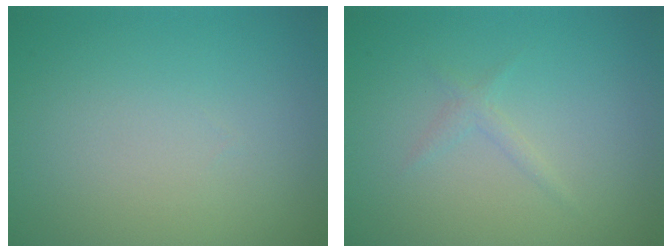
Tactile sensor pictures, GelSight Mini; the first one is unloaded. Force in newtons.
{"total": 0.9, "press": 0.9, "slide": 0.0}